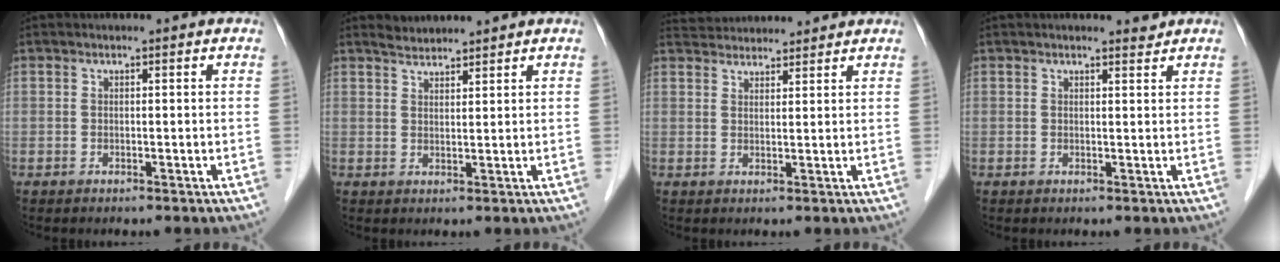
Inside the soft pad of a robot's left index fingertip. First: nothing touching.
{"total": 2.6, "force": [2.6, 0.3, 0.0], "torque": [-0.008, 0.014, 0.051]}
{"total": 7.8, "force": [7.5, 1.3, 1.4], "torque": [-0.027, 0.033, 0.115]}
{"total": 2.0, "force": [2.0, 0.0, 0.2], "torque": [-0.005, -0.001, 0.027]}